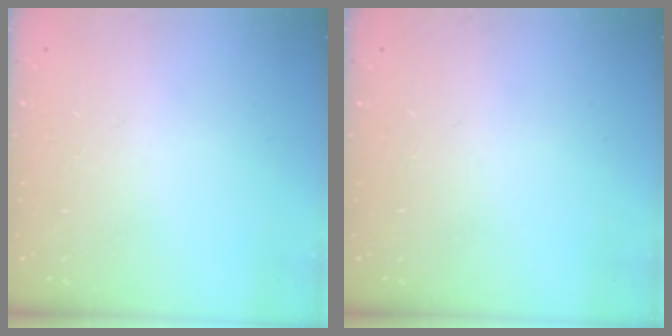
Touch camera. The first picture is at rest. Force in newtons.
{"total": 0.0}